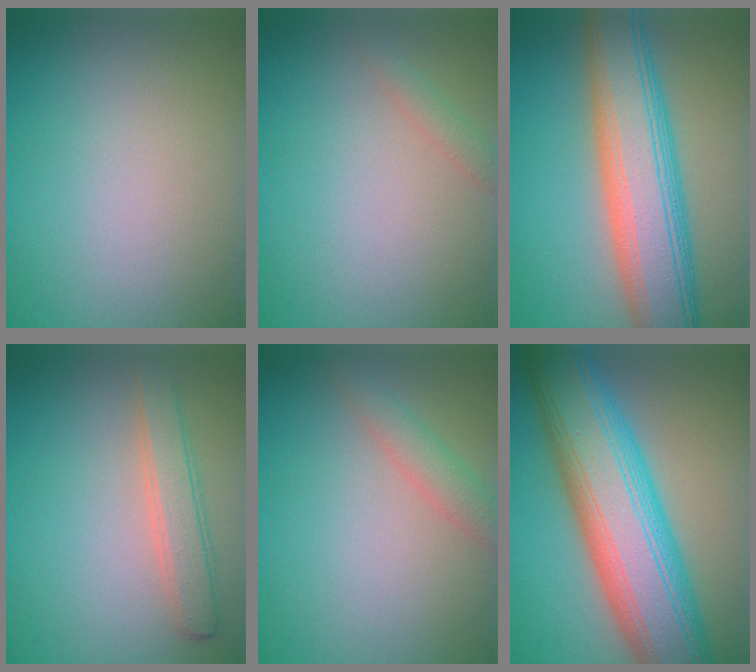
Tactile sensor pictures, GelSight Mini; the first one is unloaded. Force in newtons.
{"total": 1.2, "press": 1.2, "slide": 0.1}
{"total": 10.3, "press": 10.3, "slide": 0.6}
{"total": 2.9, "press": 2.9, "slide": 0.2}
{"total": 2.2, "press": 2.2, "slide": 0.1}
{"total": 14.4, "press": 14.3, "slide": 0.4}